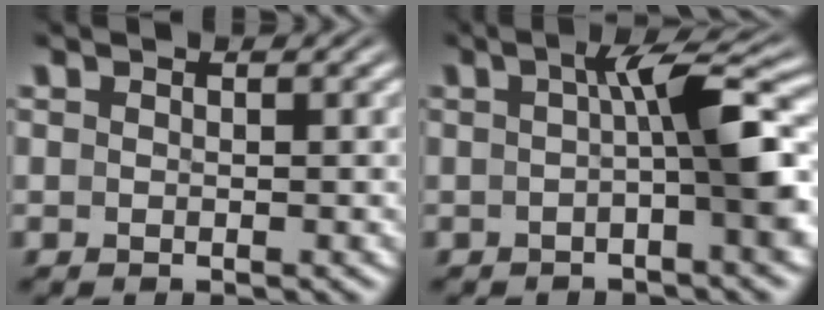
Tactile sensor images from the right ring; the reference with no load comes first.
{"total": 5.5, "force": [-0.4, 0.4, 5.5], "torque": [-0.080, 0.010, -0.006]}